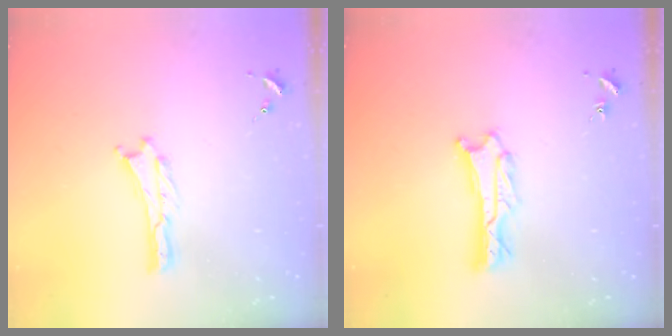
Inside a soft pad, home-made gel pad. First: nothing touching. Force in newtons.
{"total": 1.8, "press": 1.8, "slide": 0.2}